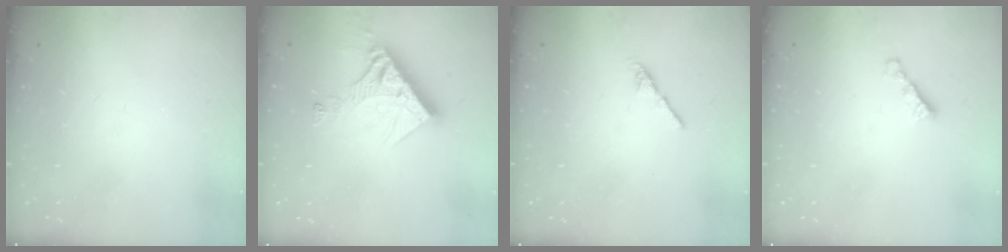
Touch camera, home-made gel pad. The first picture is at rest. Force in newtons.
{"total": 13.2, "press": 13.1, "slide": 1.2}
{"total": 2.4, "press": 2.3, "slide": 0.8}
{"total": 3.0, "press": 3.0, "slide": 0.1}